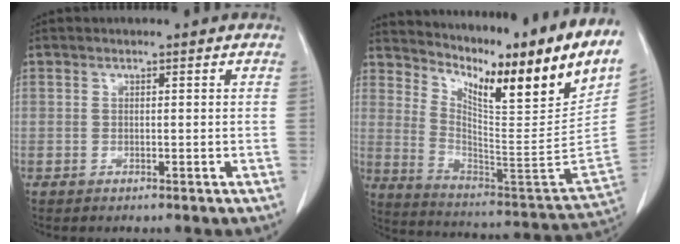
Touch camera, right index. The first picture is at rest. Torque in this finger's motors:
{"motor_torque": [0.90, 1.24, 0.16, 0.04]}